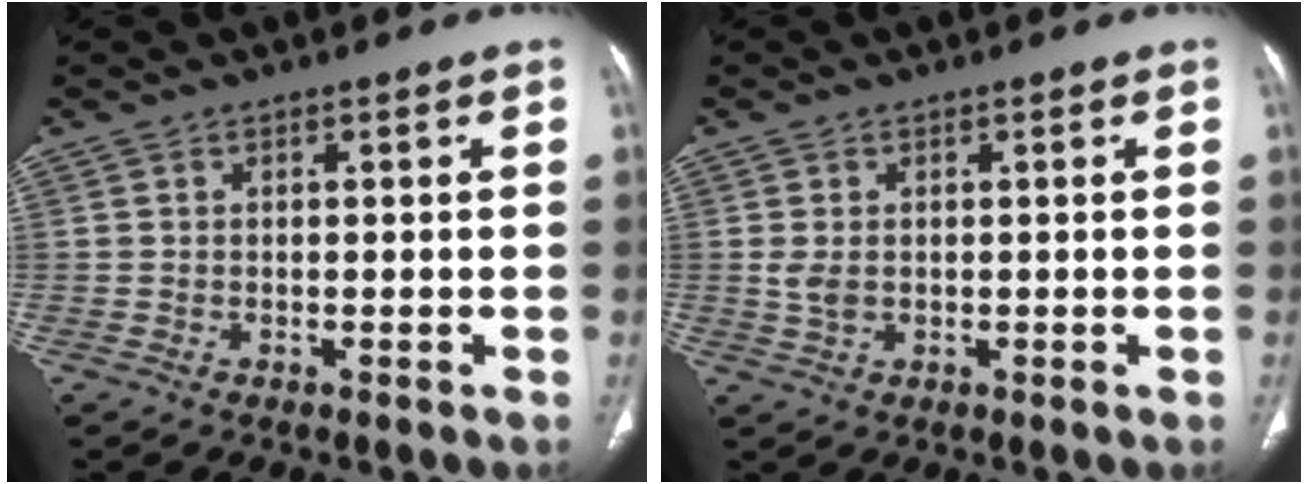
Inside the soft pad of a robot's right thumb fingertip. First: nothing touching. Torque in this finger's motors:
{"motor_torque": [0.74, 0.69, 0.04, -0.14, 0.14]}